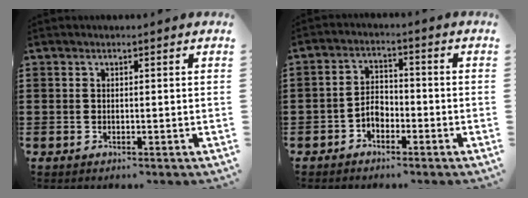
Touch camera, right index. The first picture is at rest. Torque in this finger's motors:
{"motor_torque": [2.14, 0.00, 0.06, -0.01]}